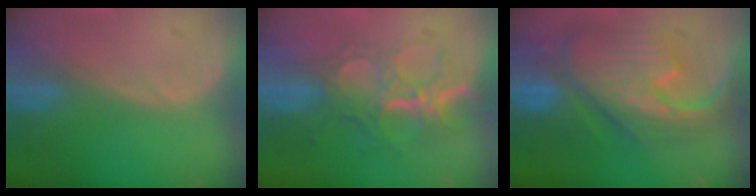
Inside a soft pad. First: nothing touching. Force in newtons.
{"total": 9.1, "press": 7.7, "slide": 4.8}
{"total": 12.0, "press": 11.9, "slide": 1.4}